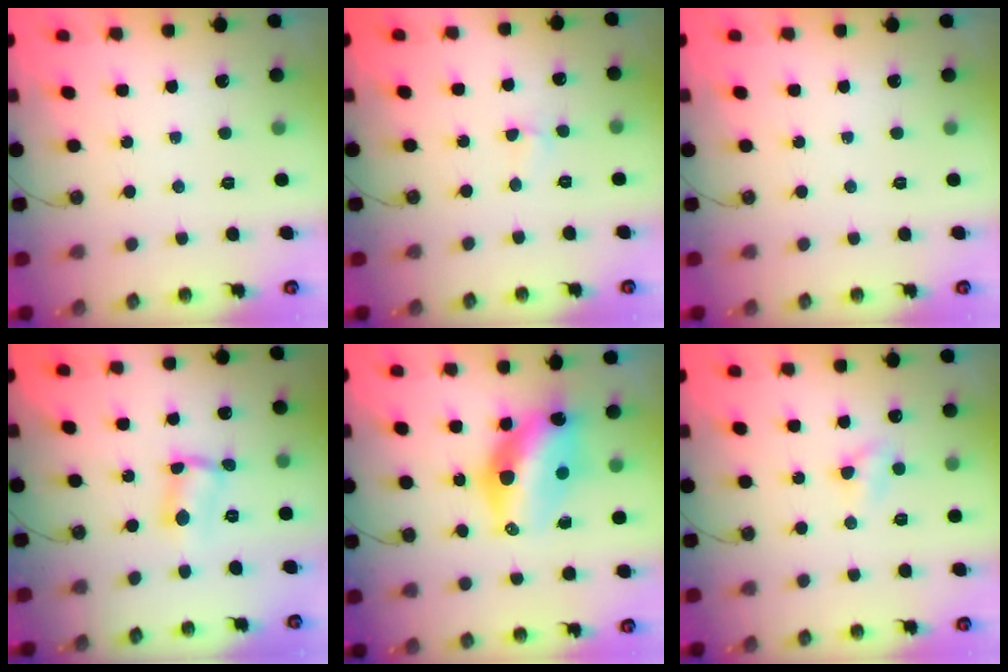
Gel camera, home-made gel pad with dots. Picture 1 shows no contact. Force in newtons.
{"total": 3.4, "press": 3.4, "slide": 0.5}
{"total": 0.0}
{"total": 2.8, "press": 2.8, "slide": 0.6}
{"total": 14.1, "press": 13.3, "slide": 4.5}
{"total": 4.0, "press": 4.0, "slide": 0.6}